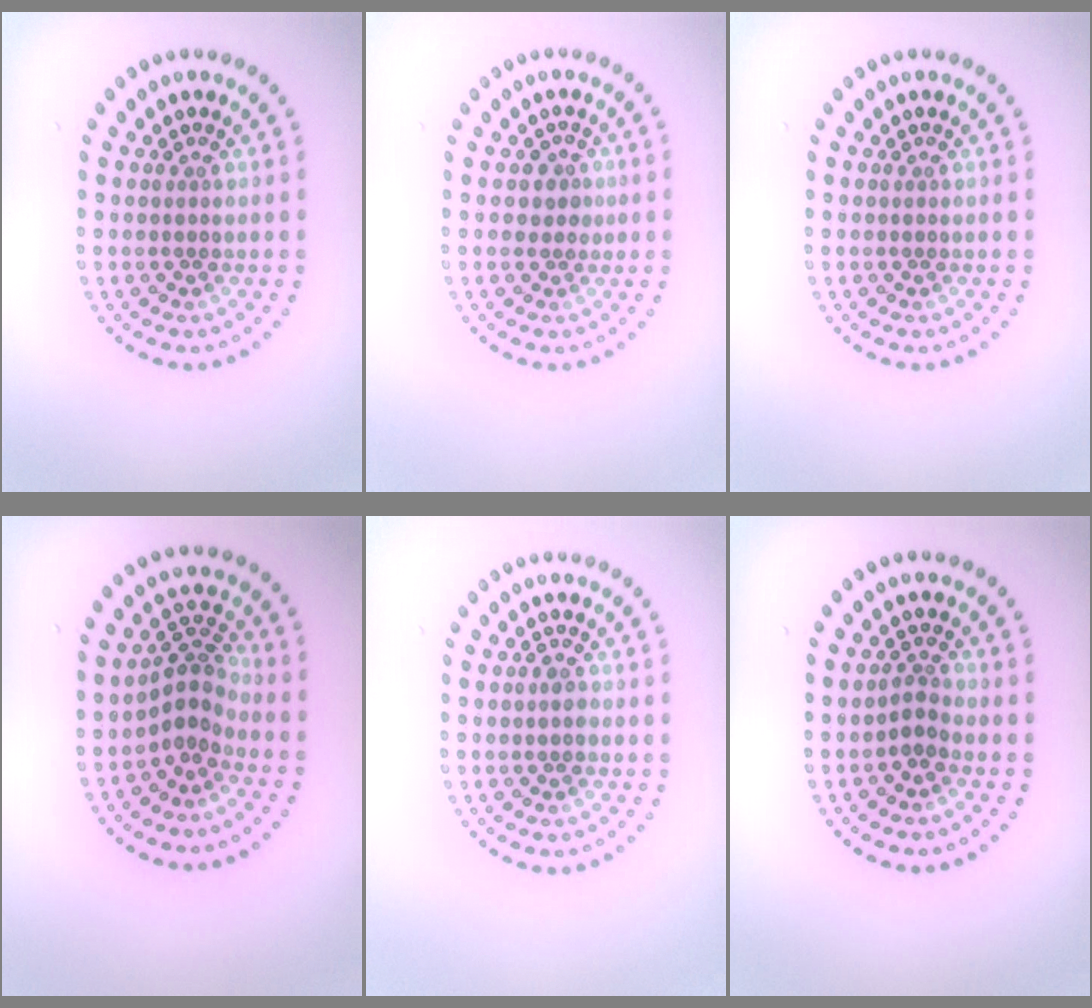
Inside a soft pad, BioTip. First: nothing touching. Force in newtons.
{"total": 1.6, "press": 1.3, "slide": 1.0}
{"total": 0.0}
{"total": 2.9, "press": 2.3, "slide": 1.8}
{"total": 0.9, "press": 0.8, "slide": 0.2}
{"total": 1.6, "press": 1.0, "slide": 1.2}